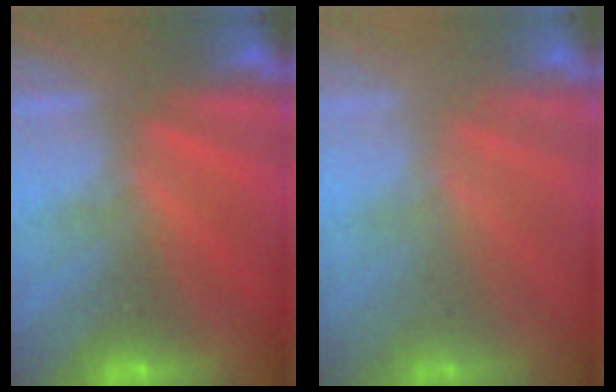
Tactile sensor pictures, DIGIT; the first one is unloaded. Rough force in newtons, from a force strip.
{"total": 2.4}